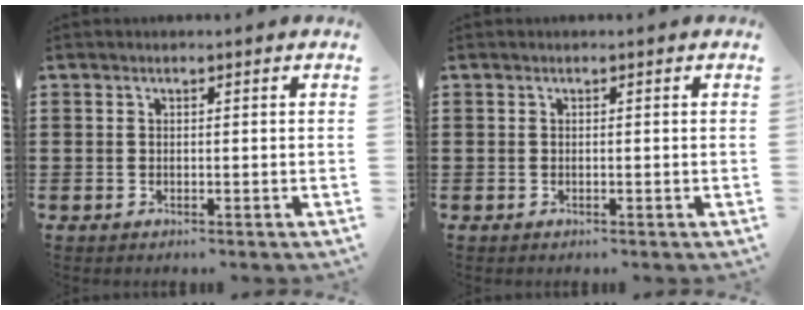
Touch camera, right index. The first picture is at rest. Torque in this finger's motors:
{"motor_torque": [0.29, 0.30, 0.00, 0.00]}